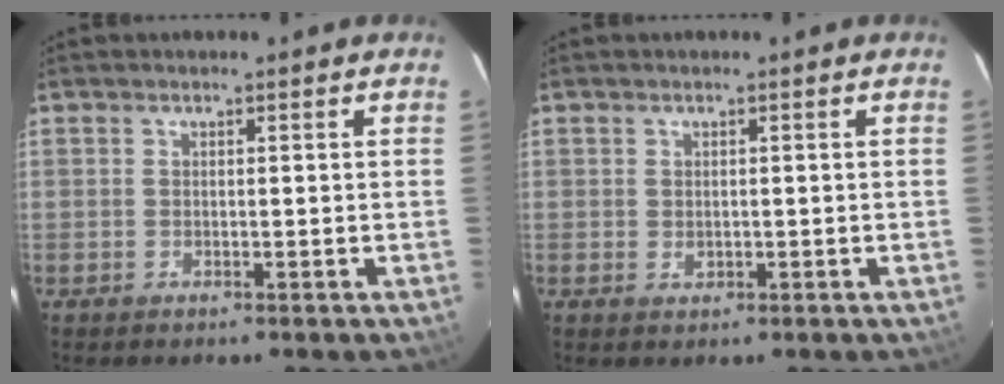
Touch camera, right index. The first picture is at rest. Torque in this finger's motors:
{"motor_torque": [0.00, 0.14, 0.01, 0.00]}